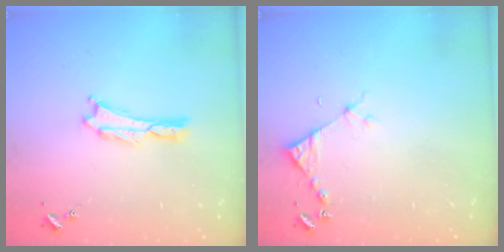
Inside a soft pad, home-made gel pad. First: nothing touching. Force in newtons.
{"total": 4.1, "press": 4.1, "slide": 0.3}